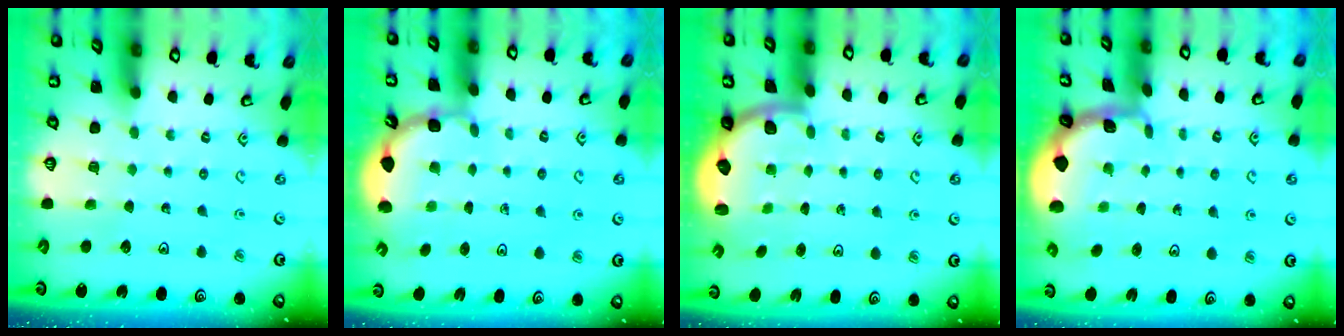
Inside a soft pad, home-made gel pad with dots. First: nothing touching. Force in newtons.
{"total": 2.8, "press": 2.8, "slide": 0.6}
{"total": 2.3, "press": 2.0, "slide": 1.3}
{"total": 2.3, "press": 2.3, "slide": 0.3}